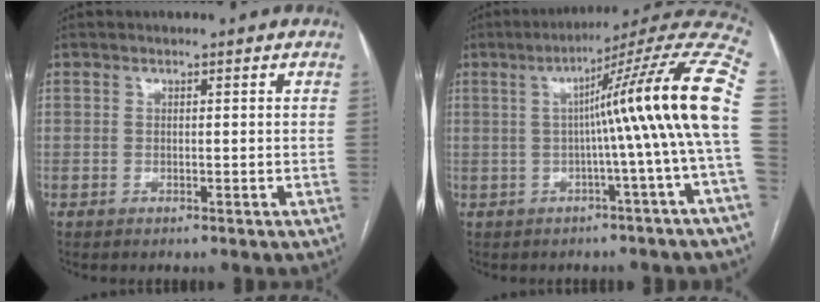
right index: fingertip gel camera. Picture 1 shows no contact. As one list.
[{"total": 16.9, "force": [-0.1, -2.2, 16.7], "torque": [-0.210, 0.031, -0.011]}]